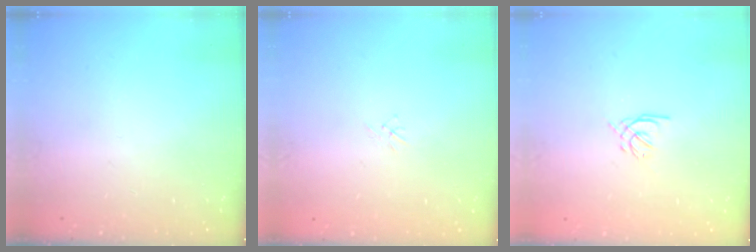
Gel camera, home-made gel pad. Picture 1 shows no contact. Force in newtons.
{"total": 1.1, "press": 1.0, "slide": 0.3}
{"total": 1.2, "press": 1.1, "slide": 0.5}